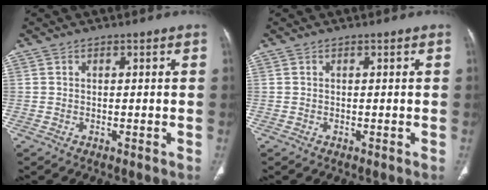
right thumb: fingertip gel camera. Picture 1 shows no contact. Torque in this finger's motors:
{"motor_torque": [0.00, 0.00, 0.17, 0.18, 0.01]}